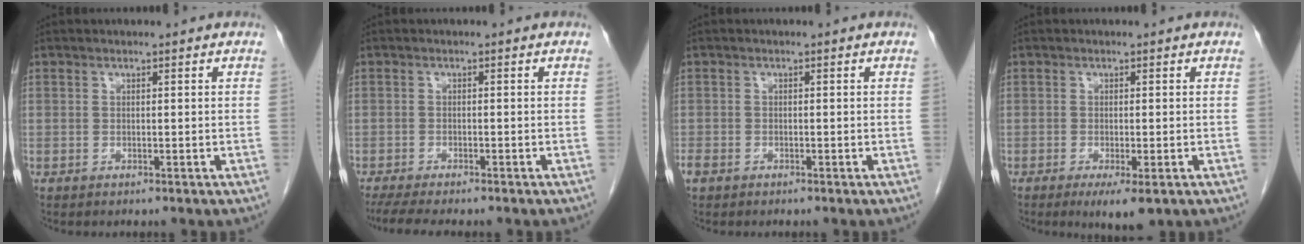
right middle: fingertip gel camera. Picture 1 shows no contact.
{"total": 6.9, "force": [-5.7, 0.9, 3.8], "torque": [-0.053, -0.013, -0.087]}
{"total": 1.5, "force": [-0.9, 1.0, 0.7], "torque": [-0.021, 0.000, -0.015]}
{"total": 4.2, "force": [-2.2, 0.9, 3.5], "torque": [-0.048, -0.010, -0.028]}